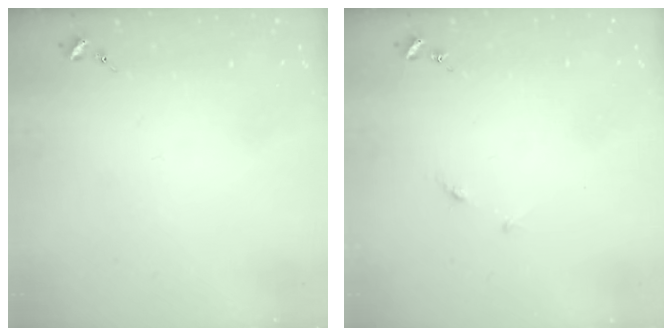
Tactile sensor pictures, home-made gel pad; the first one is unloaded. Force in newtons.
{"total": 3.4, "press": 3.4, "slide": 0.4}